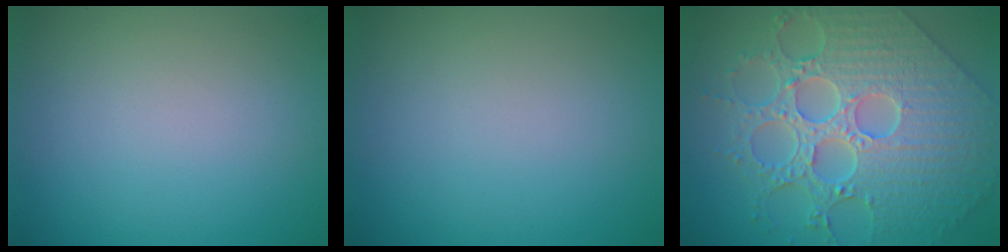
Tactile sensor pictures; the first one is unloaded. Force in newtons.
{"total": 0.0}
{"total": 9.3, "press": 7.0, "slide": 6.1}